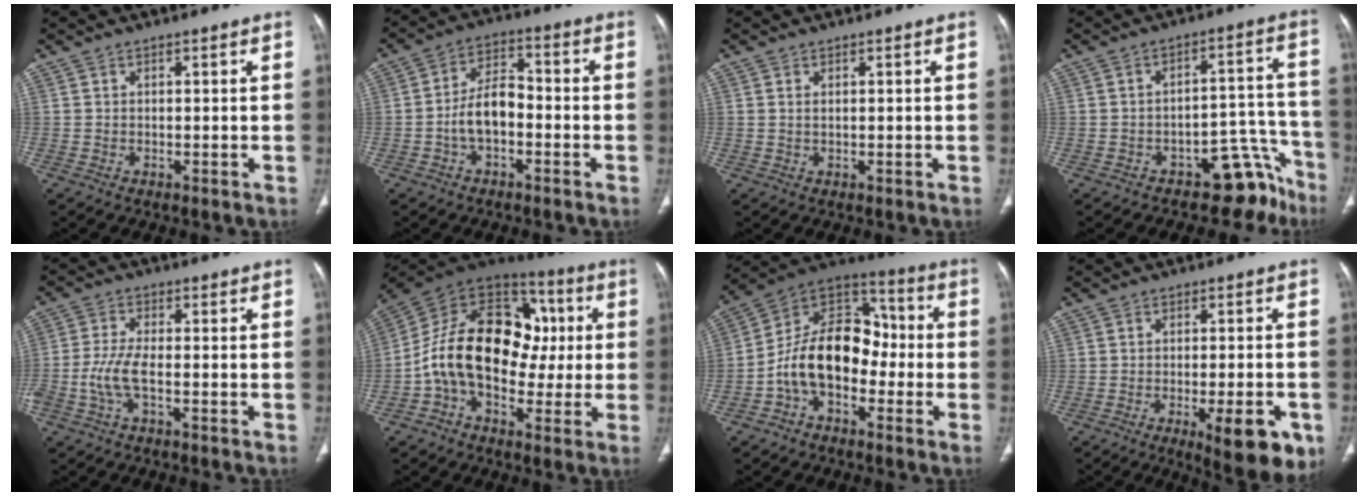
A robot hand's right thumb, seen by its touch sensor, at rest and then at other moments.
{"total": 7.7, "force": [-2.2, 4.5, 5.9], "torque": [-0.099, 0.035, -0.047]}
{"total": 0.8, "force": [0.2, 0.4, 0.7], "torque": [-0.020, 0.004, 0.009]}
{"total": 9.5, "force": [-7.2, 5.1, 3.5], "torque": [0.011, 0.113, -0.102]}
{"total": 5.5, "force": [-1.9, 1.9, 4.8], "torque": [-0.121, 0.010, -0.040]}
{"total": 21.4, "force": [-0.7, 14.8, 15.4], "torque": [-0.234, 0.049, -0.018]}
{"total": 15.9, "force": [-3.7, 10.6, 11.2], "torque": [-0.167, 0.063, -0.077]}
{"total": 11.3, "force": [-4.8, 3.3, 9.7], "torque": [-0.116, 0.000, -0.059]}